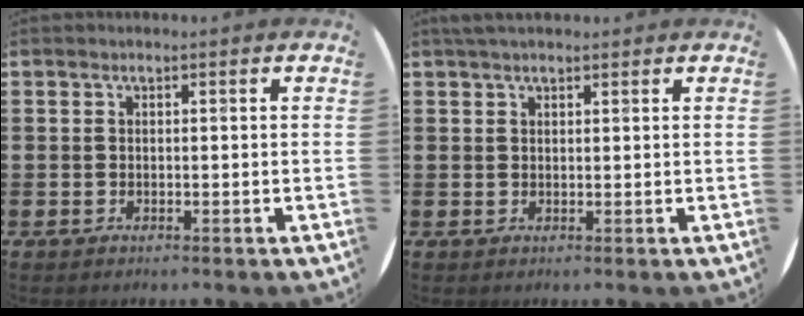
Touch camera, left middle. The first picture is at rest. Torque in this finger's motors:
{"motor_torque": [0.48, -0.35, 0.00, 0.00]}